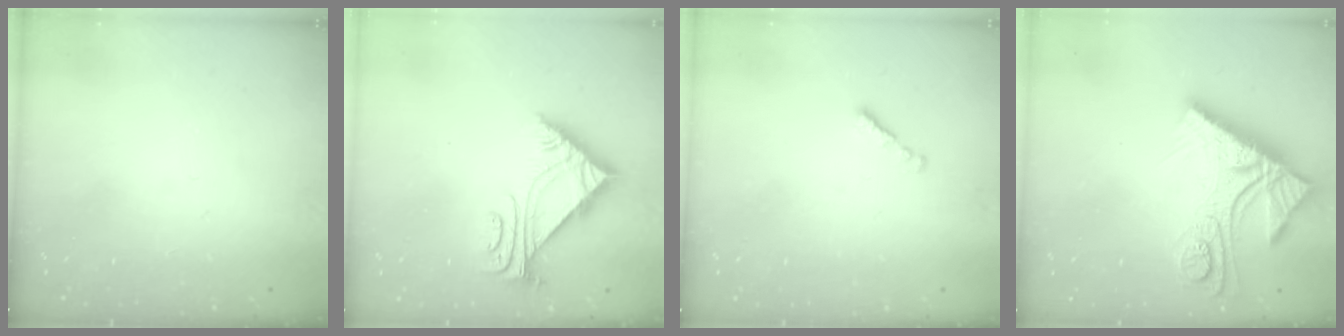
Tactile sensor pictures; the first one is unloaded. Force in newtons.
{"total": 5.5, "press": 5.4, "slide": 0.9}
{"total": 1.3, "press": 1.1, "slide": 0.6}
{"total": 15.3, "press": 15.3, "slide": 1.4}